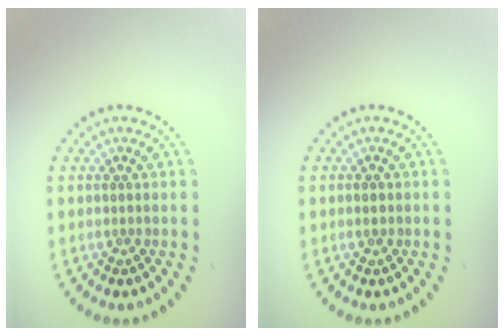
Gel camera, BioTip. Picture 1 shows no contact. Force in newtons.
{"total": 1.1, "press": 1.1, "slide": 0.1}